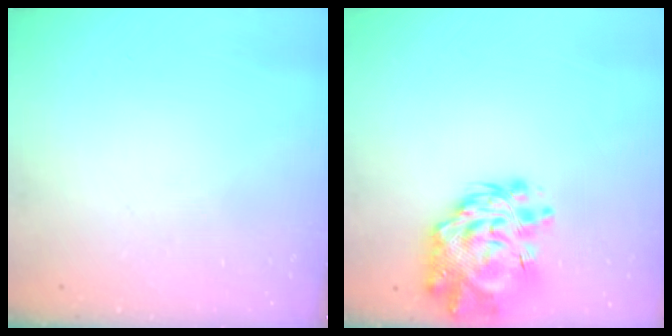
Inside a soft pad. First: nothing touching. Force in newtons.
{"total": 12.2, "press": 11.6, "slide": 3.8}